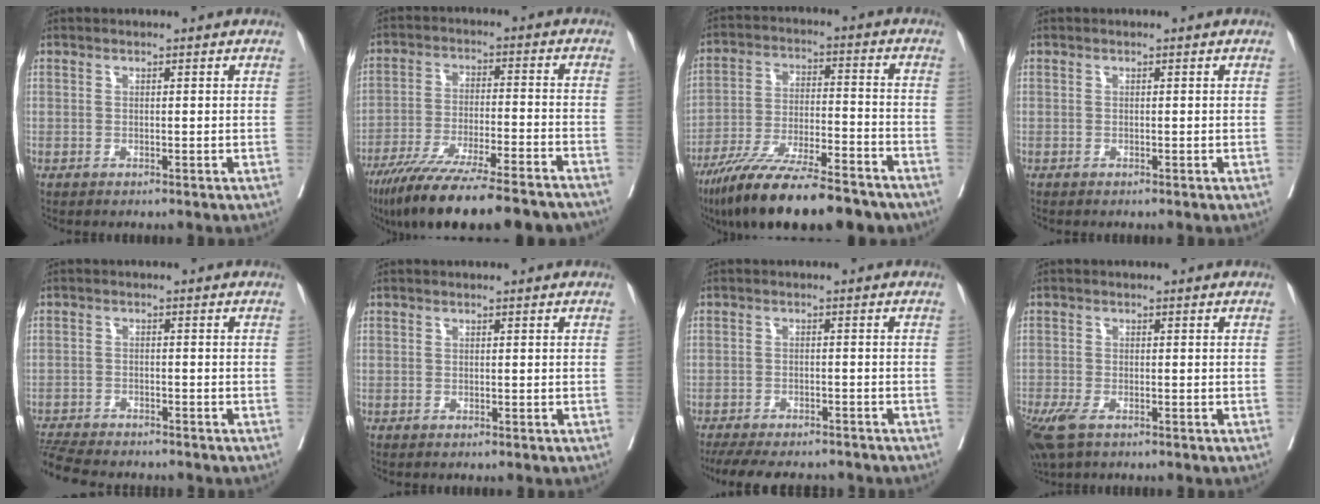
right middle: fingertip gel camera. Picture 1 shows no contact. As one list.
[{"total": 20.8, "force": [-17.1, 2.0, 11.6], "torque": [-0.158, -0.034, -0.262]}, {"total": 19.4, "force": [-15.4, 3.6, 11.2], "torque": [-0.167, -0.017, -0.251]}, {"total": 0.0}, {"total": 10.2, "force": [-9.3, 1.8, 3.8], "torque": [-0.070, -0.010, -0.147]}, {"total": 0.0}, {"total": 13.4, "force": [-11.8, 3.5, 5.3], "torque": [-0.107, -0.008, -0.159]}, {"total": 8.3, "force": [-5.3, 3.5, 5.4], "torque": [-0.128, -0.025, -0.092]}]